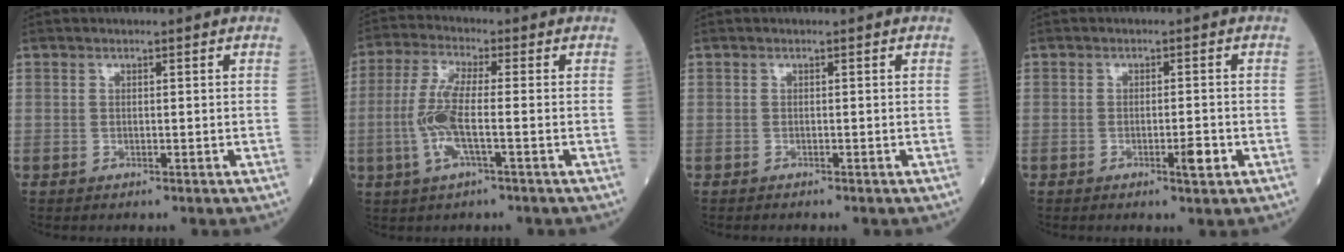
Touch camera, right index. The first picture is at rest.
{"total": 7.5, "force": [-1.5, 0.7, 7.3], "torque": [-0.162, 0.000, -0.033]}
{"total": 0.0}
{"total": 2.4, "force": [-0.9, 0.4, 2.2], "torque": [-0.034, -0.001, -0.010]}